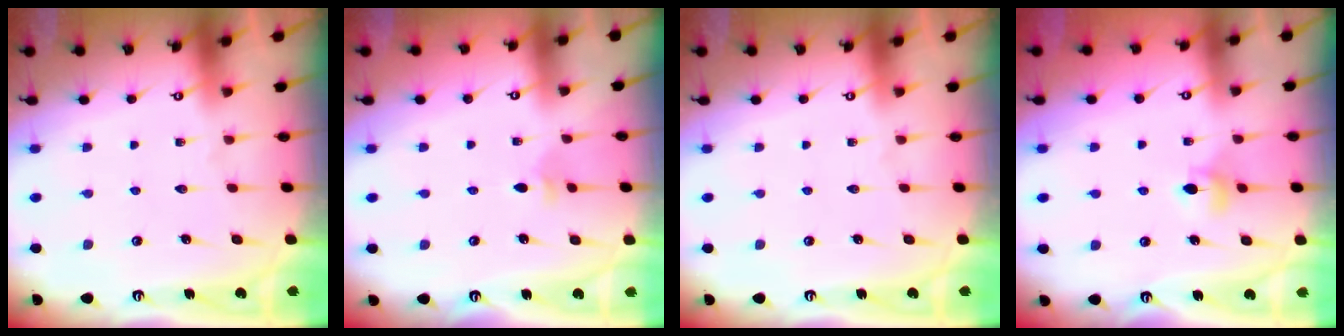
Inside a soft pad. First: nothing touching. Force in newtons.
{"total": 3.2, "press": 3.2, "slide": 0.6}
{"total": 0.0}
{"total": 4.6, "press": 4.5, "slide": 0.9}